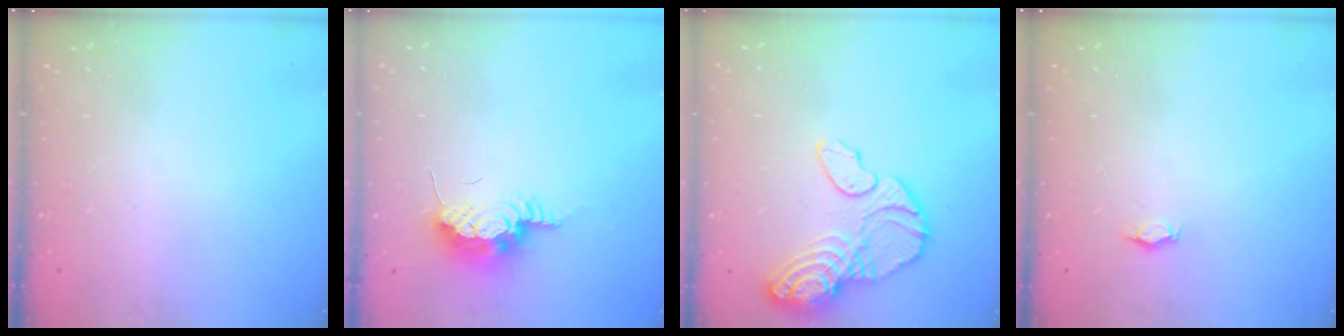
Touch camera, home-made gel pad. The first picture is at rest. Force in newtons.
{"total": 9.6, "press": 9.1, "slide": 3.1}
{"total": 15.5, "press": 15.4, "slide": 2.1}
{"total": 2.9, "press": 2.9, "slide": 0.5}